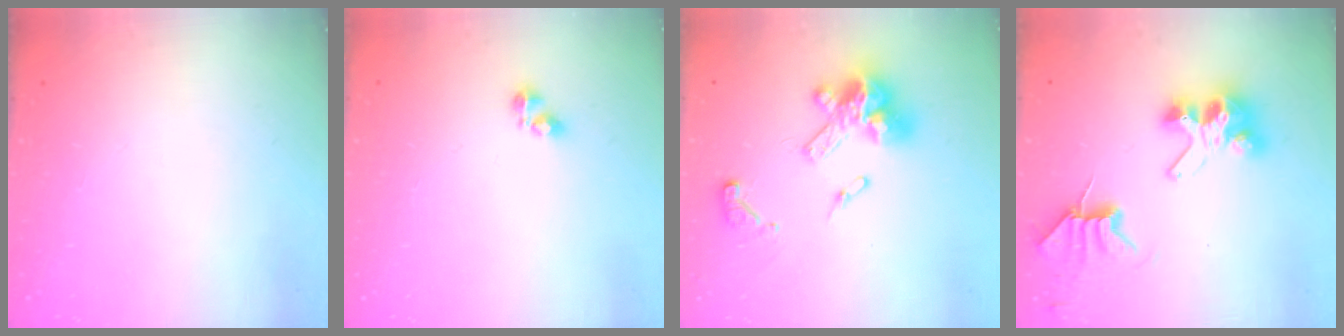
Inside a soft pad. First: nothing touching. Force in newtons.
{"total": 3.8, "press": 3.8, "slide": 0.5}
{"total": 16.1, "press": 16.0, "slide": 2.0}
{"total": 8.9, "press": 8.9, "slide": 0.9}